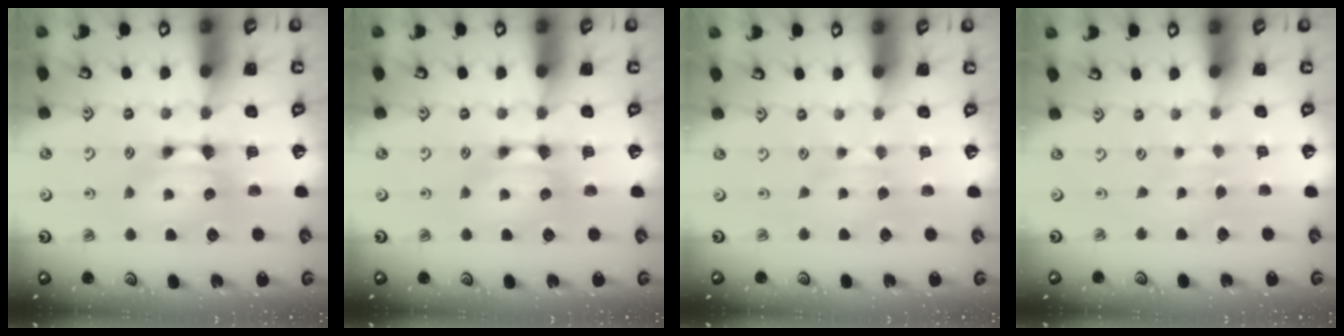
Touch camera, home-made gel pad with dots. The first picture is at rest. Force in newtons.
{"total": 0.0}
{"total": 2.2, "press": 2.2, "slide": 0.5}
{"total": 3.8, "press": 3.7, "slide": 0.3}